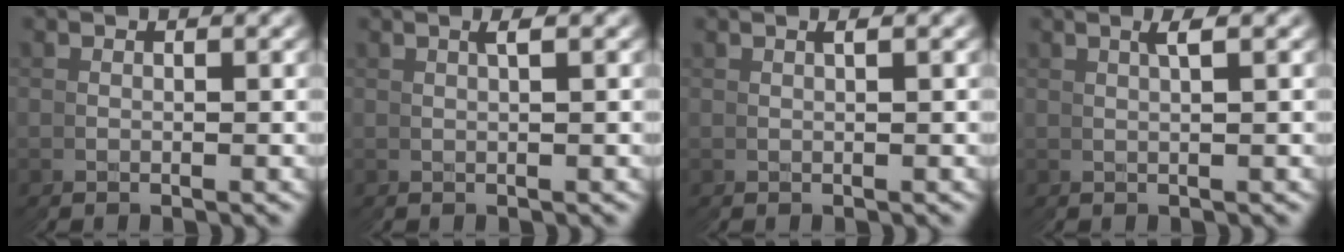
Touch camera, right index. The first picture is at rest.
{"total": 1.1, "force": [0.7, -0.5, 0.7], "torque": [-0.014, 0.007, 0.014]}
{"total": 0.9, "force": [0.5, -0.4, 0.7], "torque": [-0.014, 0.005, 0.011]}
{"total": 1.4, "force": [1.0, -0.7, 0.8], "torque": [-0.010, 0.009, 0.018]}